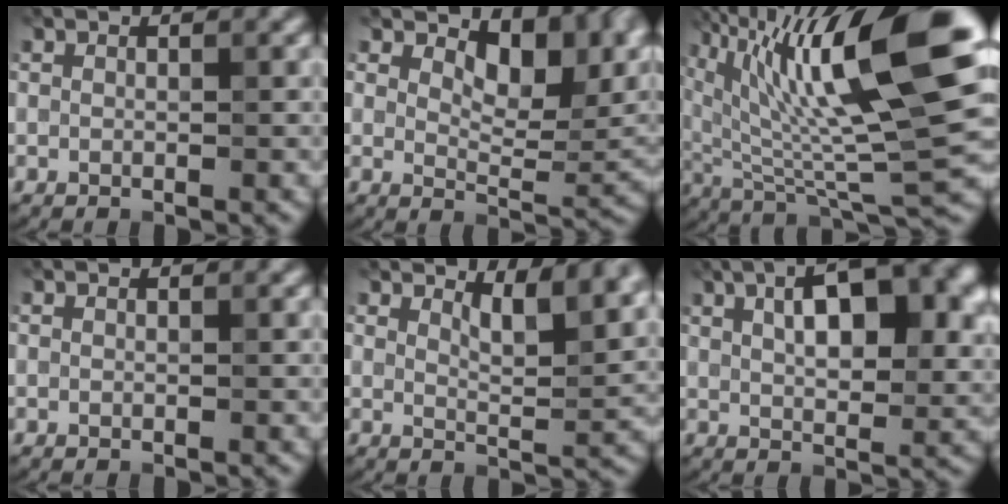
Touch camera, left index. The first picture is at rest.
{"total": 7.9, "force": [4.0, 3.8, 5.6], "torque": [-0.091, 0.007, 0.096]}
{"total": 14.7, "force": [4.6, 3.0, 13.7], "torque": [-0.248, 0.015, 0.109]}
{"total": 0.0}
{"total": 3.3, "force": [2.6, 0.3, 2.1], "torque": [-0.042, 0.002, 0.068]}
{"total": 8.5, "force": [2.5, 3.6, 7.3], "torque": [-0.092, 0.023, 0.054]}